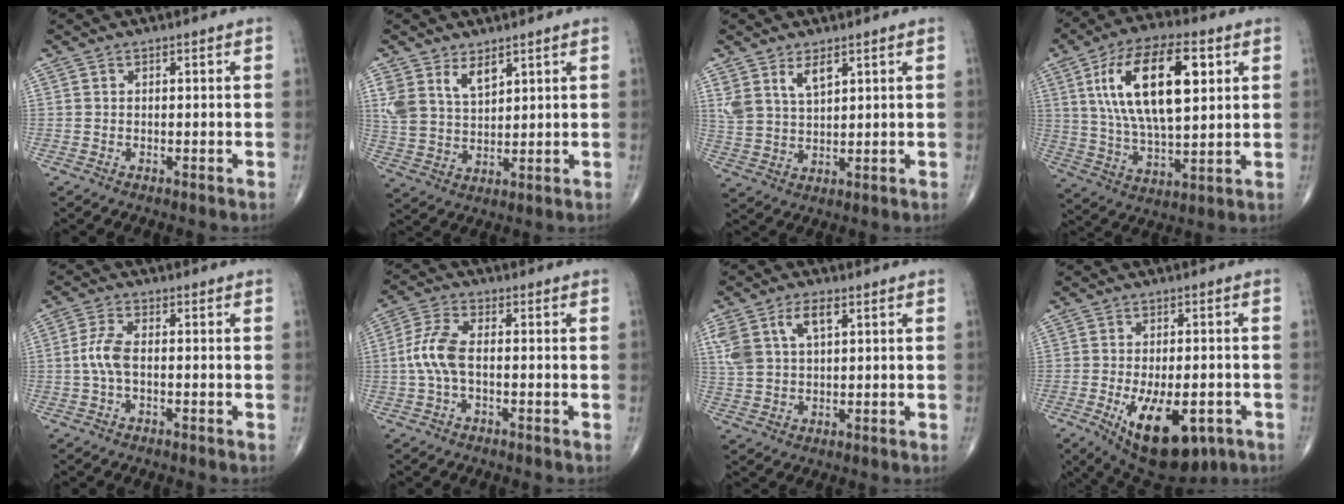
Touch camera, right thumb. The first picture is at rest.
{"total": 7.3, "force": [4.3, 3.8, 4.5], "torque": [-0.075, -0.022, 0.095]}
{"total": 6.0, "force": [3.5, 2.7, 4.1], "torque": [-0.074, -0.019, 0.075]}
{"total": 20.5, "force": [6.1, 8.8, 17.5], "torque": [-0.305, -0.006, 0.109]}
{"total": 4.7, "force": [-0.4, 2.1, 4.2], "torque": [-0.103, 0.009, -0.013]}
{"total": 6.9, "force": [-0.6, 3.0, 6.1], "torque": [-0.152, 0.017, -0.016]}
{"total": 8.6, "force": [3.6, 4.3, 6.4], "torque": [-0.135, 0.004, 0.075]}
{"total": 15.3, "force": [-6.0, 7.4, 11.9], "torque": [-0.181, 0.000, -0.071]}